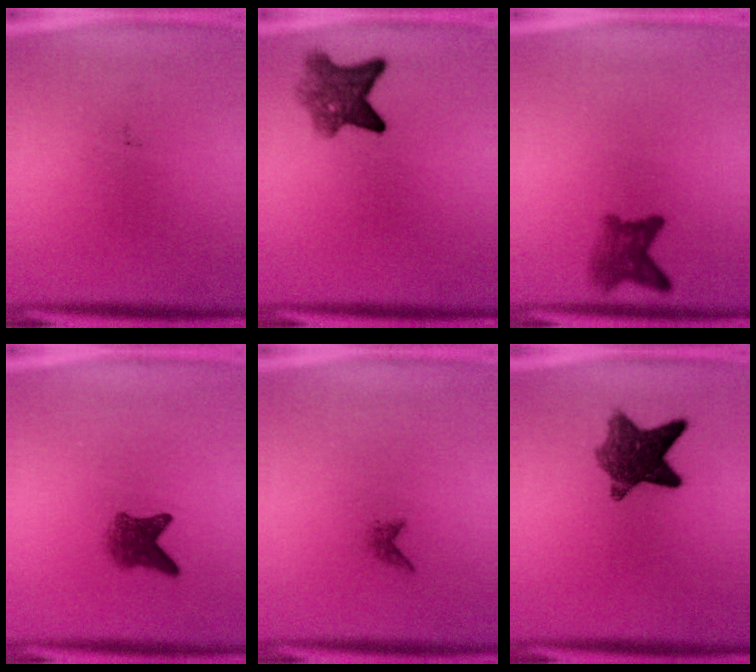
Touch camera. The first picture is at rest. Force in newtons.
{"total": 6.0}
{"total": 3.5}
{"total": 3.6}
{"total": 0.8}
{"total": 8.8}